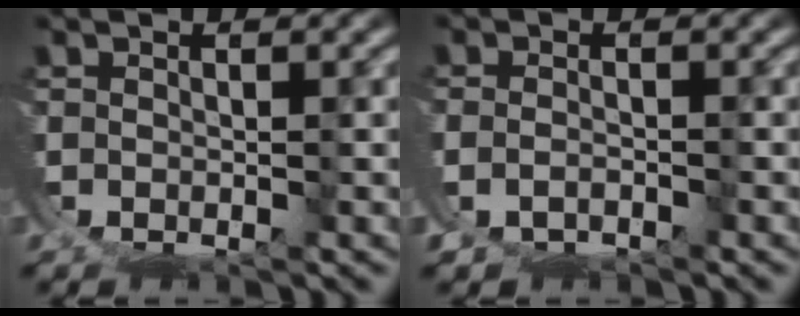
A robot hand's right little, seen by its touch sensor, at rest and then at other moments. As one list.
[{"total": 3.3, "force": [-1.6, 2.8, 0.4], "torque": [-0.034, -0.020, -0.022]}]